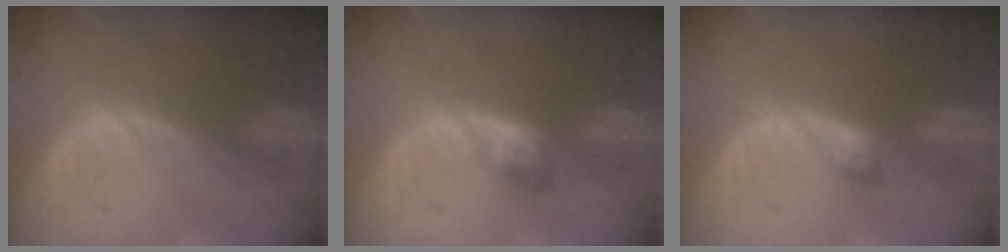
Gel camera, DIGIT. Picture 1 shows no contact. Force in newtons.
{"total": 2.9, "press": 2.7, "slide": 1.1}
{"total": 1.6, "press": 1.6, "slide": 0.3}